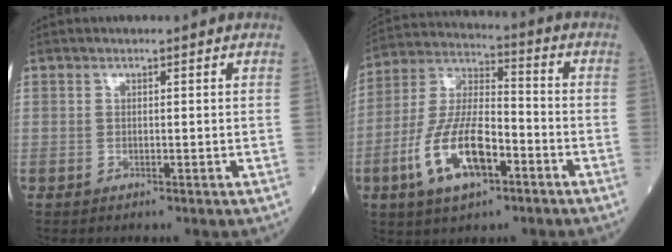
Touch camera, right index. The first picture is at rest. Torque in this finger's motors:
{"motor_torque": [1.08, -0.66, 0.43, 0.21]}